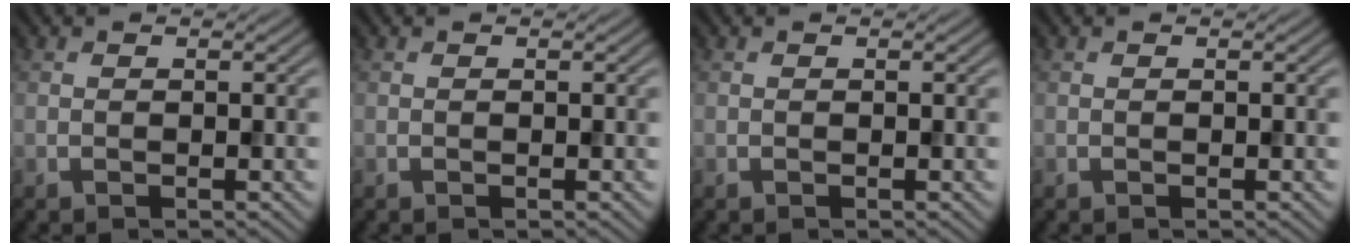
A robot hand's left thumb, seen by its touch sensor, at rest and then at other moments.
{"total": 0.0}
{"total": 0.0}
{"total": 0.0}